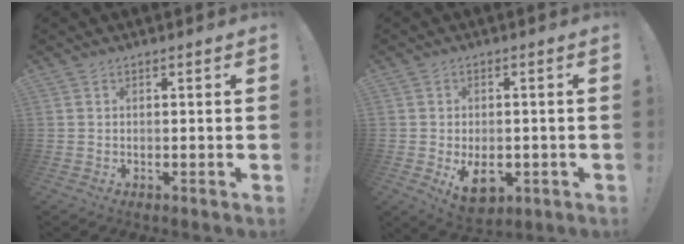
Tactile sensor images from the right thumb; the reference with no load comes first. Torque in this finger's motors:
{"motor_torque": [0.07, 0.29, -0.11, 0.18, 0.07]}